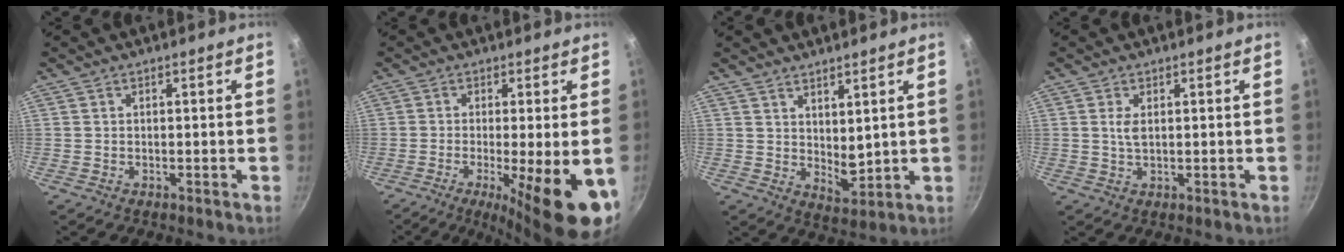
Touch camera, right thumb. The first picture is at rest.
{"total": 13.3, "force": [-4.3, 2.6, 12.3], "torque": [-0.181, -0.013, -0.057]}
{"total": 5.5, "force": [3.1, 2.2, 4.0], "torque": [-0.055, -0.031, 0.055]}
{"total": 2.2, "force": [0.6, 1.0, 1.8], "torque": [-0.035, -0.004, 0.012]}